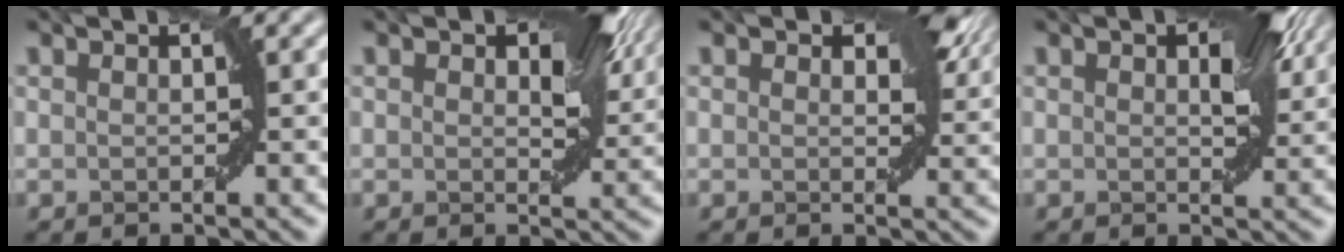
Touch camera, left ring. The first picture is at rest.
{"total": 6.6, "force": [2.4, 3.4, 5.1], "torque": [-0.064, 0.002, 0.034]}
{"total": 5.1, "force": [2.1, 2.8, 3.7], "torque": [-0.044, -0.002, 0.028]}
{"total": 5.3, "force": [1.9, 2.4, 4.4], "torque": [-0.059, 0.003, 0.028]}